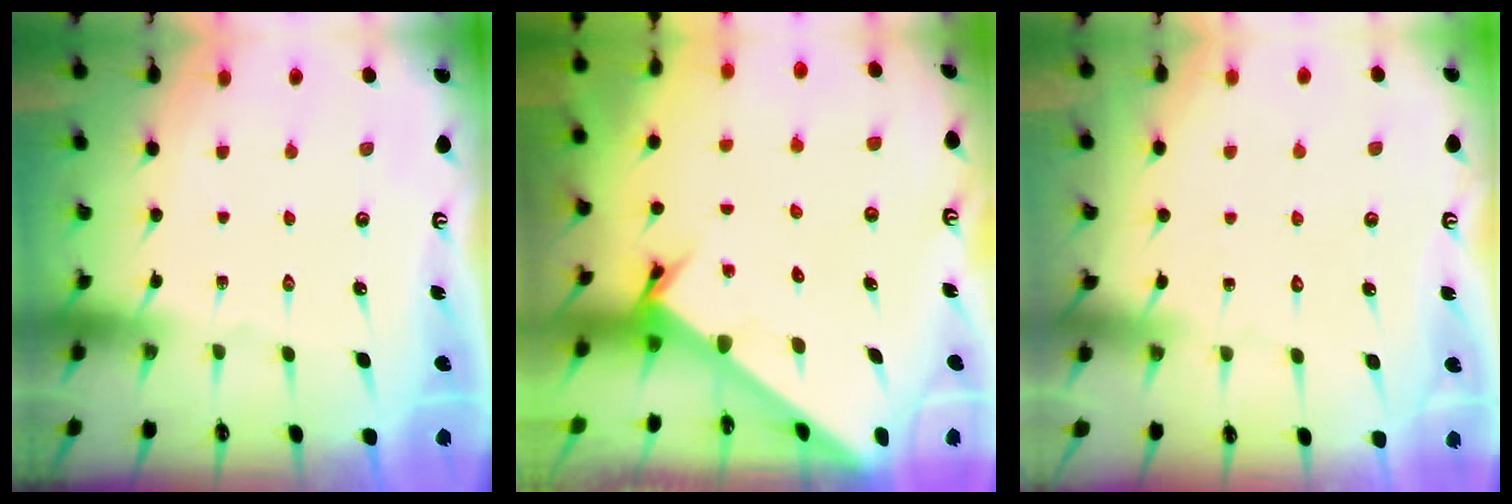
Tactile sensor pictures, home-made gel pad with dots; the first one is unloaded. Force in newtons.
{"total": 2.4, "press": 2.4, "slide": 0.2}
{"total": 4.3, "press": 4.3, "slide": 0.3}